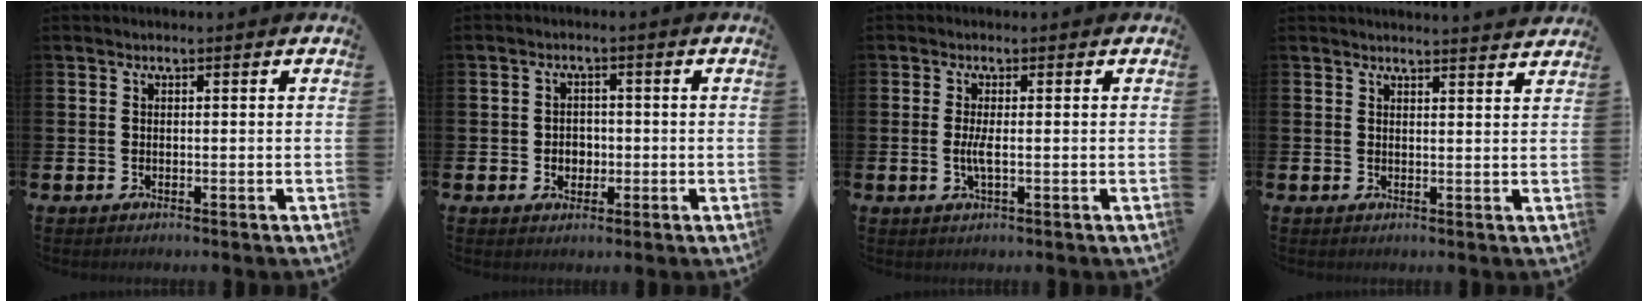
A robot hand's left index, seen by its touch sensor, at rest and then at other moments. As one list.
[{"total": 2.4, "force": [-0.3, 2.2, 1.0], "torque": [-0.015, 0.005, -0.012]}, {"total": 2.0, "force": [-0.2, 0.2, 2.0], "torque": [-0.045, -0.001, -0.003]}, {"total": 2.4, "force": [2.4, -0.3, -0.2], "torque": [0.009, -0.020, 0.041]}]